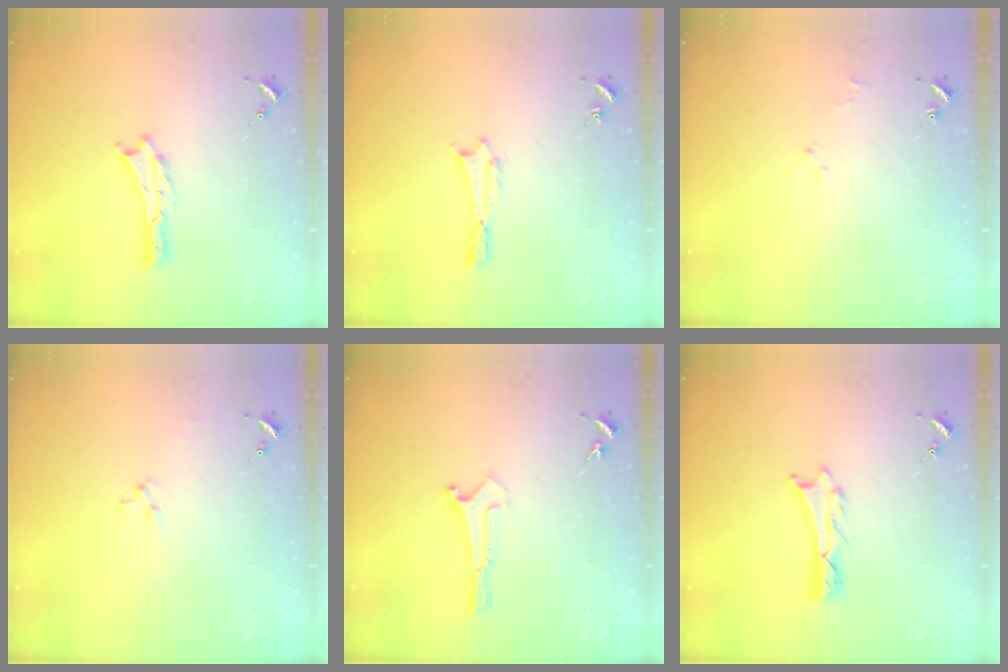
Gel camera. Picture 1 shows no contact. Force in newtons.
{"total": 0.0}
{"total": 1.7, "press": 1.6, "slide": 0.3}
{"total": 2.3, "press": 2.3, "slide": 0.3}
{"total": 0.0}
{"total": 1.2, "press": 1.2, "slide": 0.0}